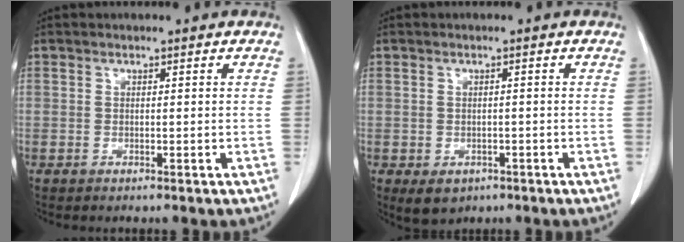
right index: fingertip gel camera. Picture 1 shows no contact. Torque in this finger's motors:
{"motor_torque": [-0.15, -0.11, -0.14, -0.07]}